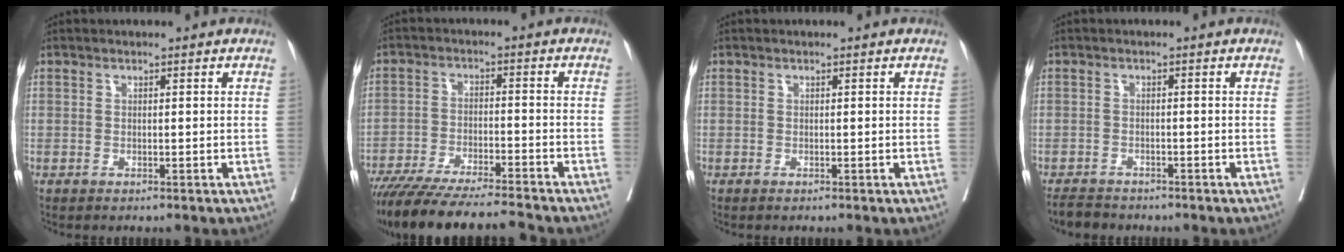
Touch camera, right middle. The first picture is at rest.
{"total": 15.3, "force": [-13.9, 0.1, 6.3], "torque": [-0.096, -0.025, -0.222]}
{"total": 0.0}
{"total": 4.2, "force": [-3.9, 1.3, 0.8], "torque": [-0.015, -0.011, -0.064]}